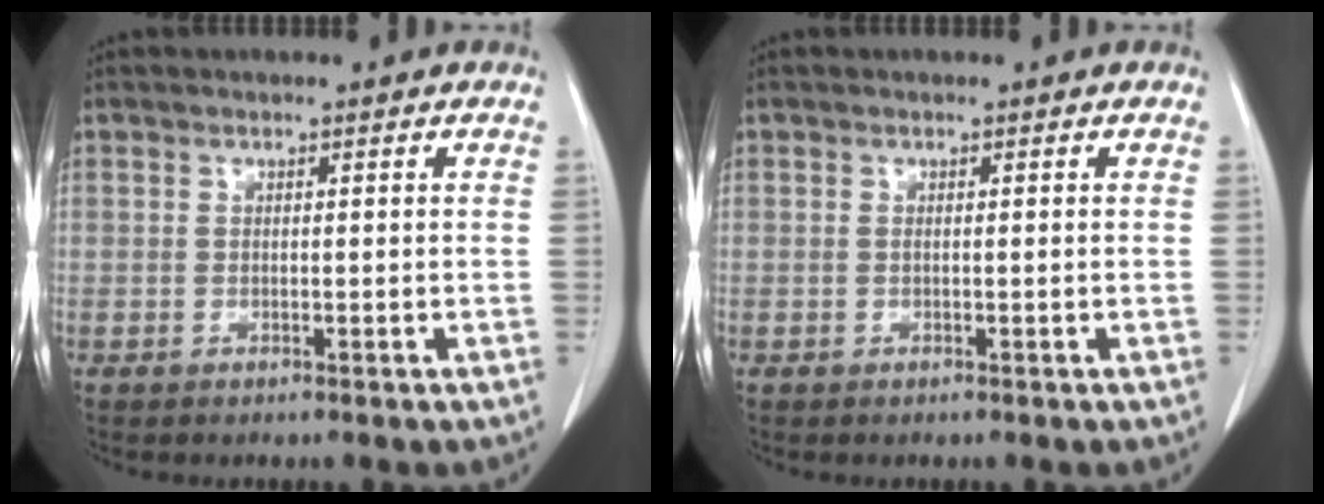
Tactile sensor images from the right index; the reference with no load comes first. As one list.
[{"total": 0.0}]